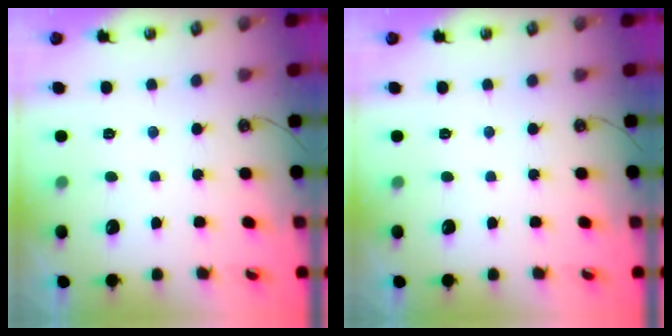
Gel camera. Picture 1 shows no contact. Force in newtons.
{"total": 0.0}